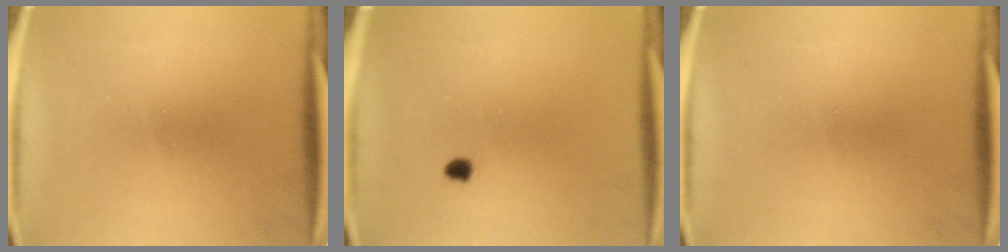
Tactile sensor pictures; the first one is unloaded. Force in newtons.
{"total": 1.3}
{"total": 0.0}